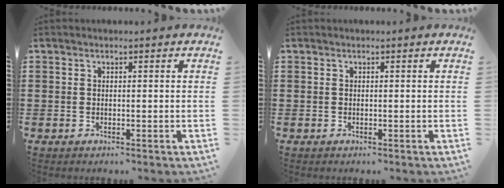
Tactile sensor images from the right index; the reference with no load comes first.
{"total": 0.0}